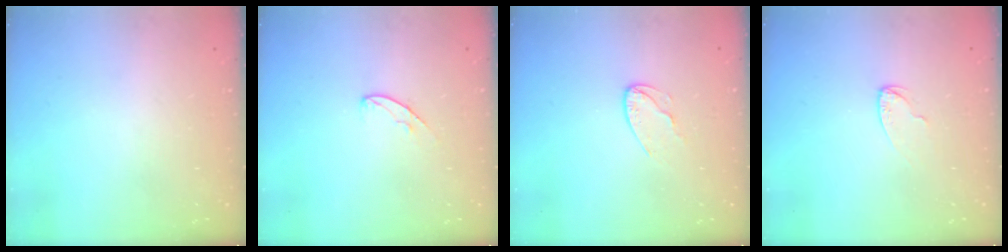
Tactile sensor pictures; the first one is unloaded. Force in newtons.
{"total": 5.6, "press": 5.5, "slide": 0.5}
{"total": 6.3, "press": 6.3, "slide": 0.6}
{"total": 4.7, "press": 4.6, "slide": 0.5}